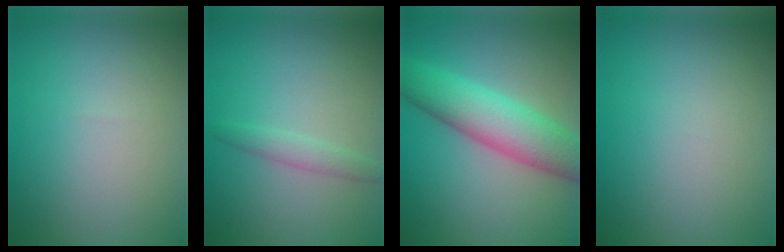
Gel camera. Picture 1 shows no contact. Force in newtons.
{"total": 1.5, "press": 1.5, "slide": 0.0}
{"total": 7.3, "press": 7.3, "slide": 0.2}
{"total": 0.0}